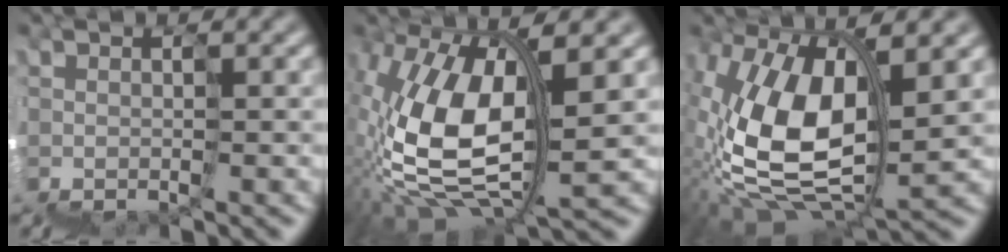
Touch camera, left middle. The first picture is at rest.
{"total": 6.9, "force": [0.5, 3.0, 6.2], "torque": [-0.142, 0.017, -0.001]}
{"total": 8.4, "force": [1.3, 4.0, 7.2], "torque": [-0.149, 0.016, 0.014]}